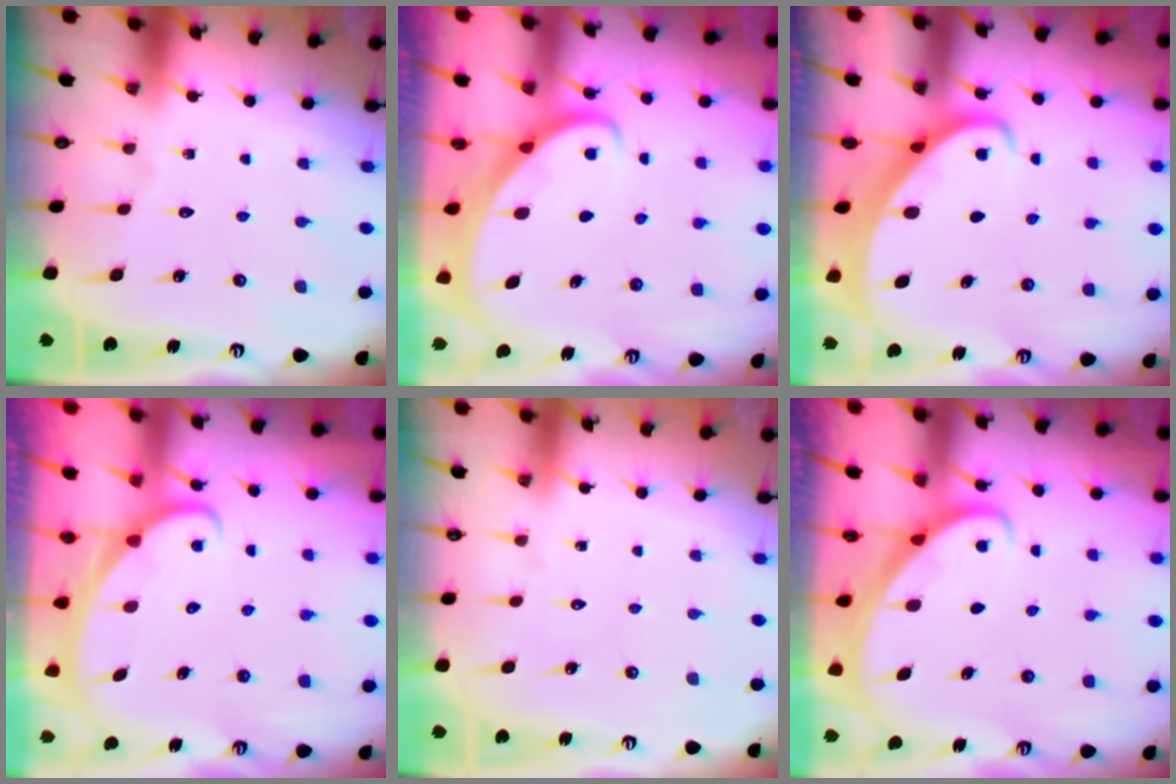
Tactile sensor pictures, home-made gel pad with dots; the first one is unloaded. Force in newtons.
{"total": 2.4, "press": 2.4, "slide": 0.3}
{"total": 3.0, "press": 3.0, "slide": 0.3}
{"total": 2.1, "press": 2.1, "slide": 0.1}
{"total": 0.0}
{"total": 2.7, "press": 2.6, "slide": 0.2}